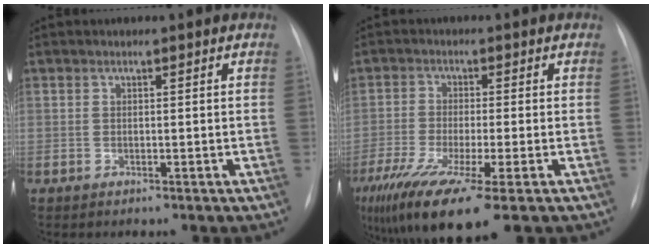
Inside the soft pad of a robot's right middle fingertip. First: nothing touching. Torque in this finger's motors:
{"motor_torque": [1.27, -0.87, 0.42, 0.21]}